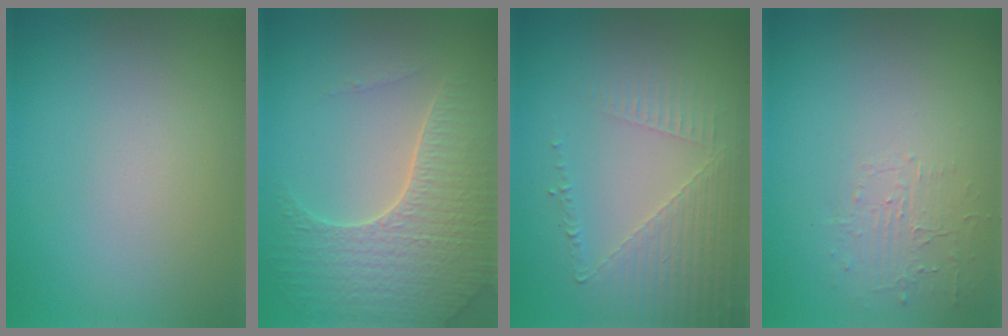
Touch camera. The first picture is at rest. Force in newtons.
{"total": 4.9, "press": 4.5, "slide": 2.1}
{"total": 3.7, "press": 3.1, "slide": 2.0}
{"total": 1.5, "press": 0.1, "slide": 1.5}